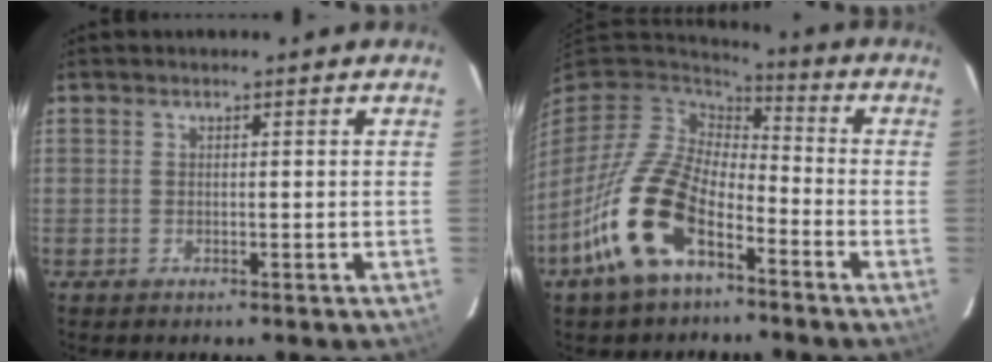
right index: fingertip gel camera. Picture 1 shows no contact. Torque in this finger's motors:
{"motor_torque": [1.25, -0.89, 1.05, 0.21]}